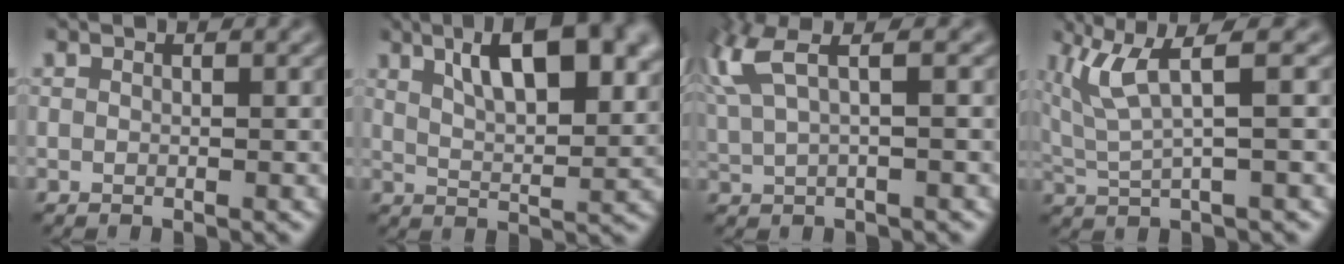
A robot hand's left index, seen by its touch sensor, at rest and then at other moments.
{"total": 10.3, "force": [4.8, 4.0, 8.2], "torque": [-0.114, 0.014, 0.074]}
{"total": 4.6, "force": [1.9, 1.3, 4.0], "torque": [-0.099, 0.014, 0.042]}
{"total": 4.5, "force": [1.9, 0.9, 4.0], "torque": [-0.091, 0.004, 0.043]}